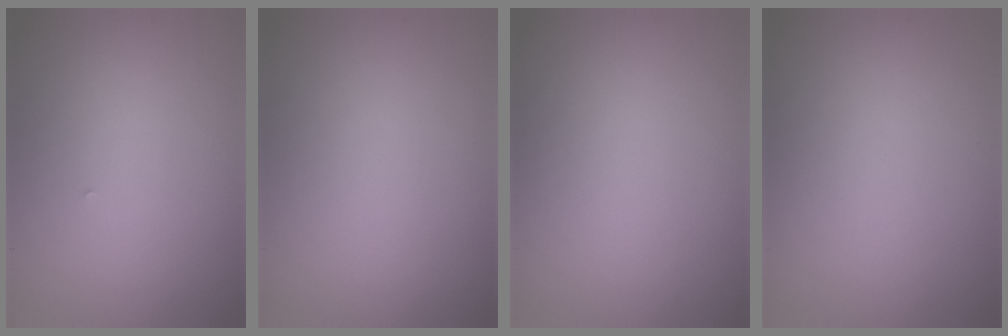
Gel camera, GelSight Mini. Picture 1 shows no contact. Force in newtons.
{"total": 0.0}
{"total": 0.0}
{"total": 0.0}